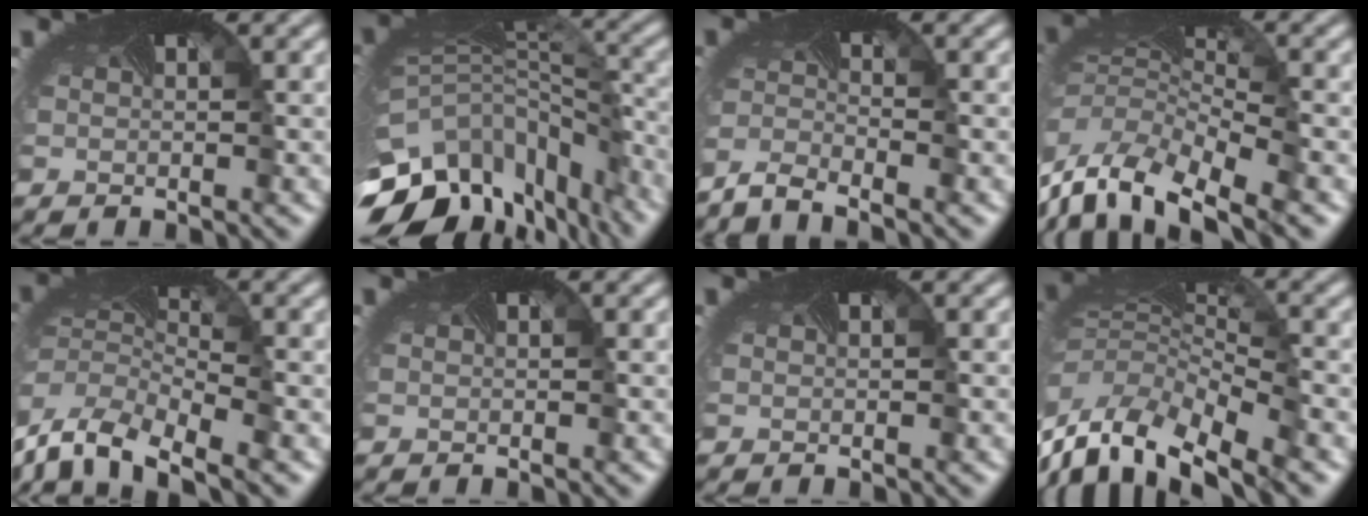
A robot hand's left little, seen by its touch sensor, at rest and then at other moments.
{"total": 15.9, "force": [-8.6, 9.9, 8.9], "torque": [-0.219, -0.044, -0.100]}
{"total": 3.2, "force": [-3.1, 0.1, 0.5], "torque": [-0.019, -0.015, -0.067]}
{"total": 9.7, "force": [-4.5, 4.9, 7.1], "torque": [-0.168, -0.030, -0.072]}
{"total": 9.7, "force": [-6.2, 4.6, 5.8], "torque": [-0.145, -0.027, -0.109]}
{"total": 0.0}
{"total": 0.0}
{"total": 9.5, "force": [-5.3, 4.7, 6.4], "torque": [-0.150, -0.025, -0.092]}